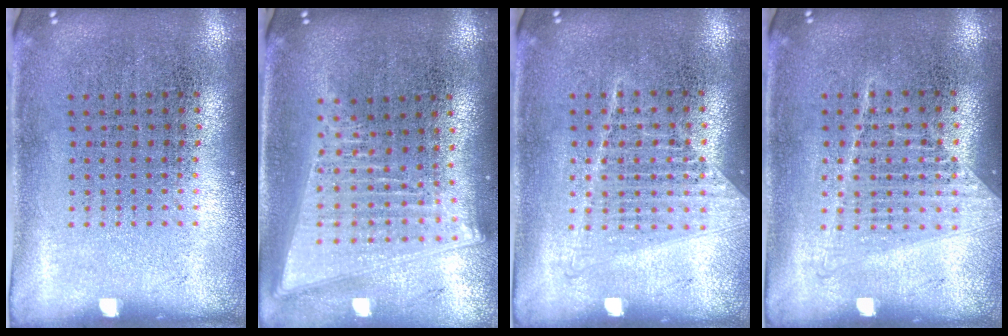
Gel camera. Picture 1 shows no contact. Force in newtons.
{"total": 2.1, "press": 1.8, "slide": 1.1}
{"total": 1.2, "press": 1.1, "slide": 0.4}
{"total": 1.2, "press": 1.1, "slide": 0.4}